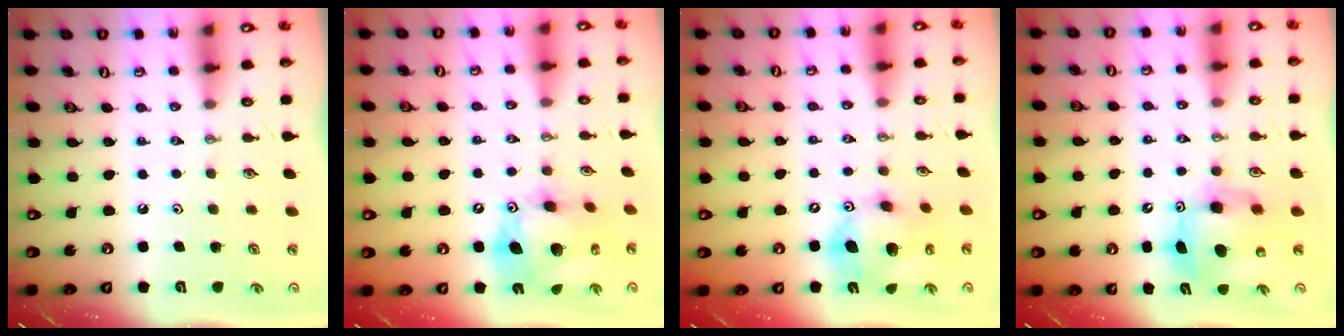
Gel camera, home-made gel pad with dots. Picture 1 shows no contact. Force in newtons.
{"total": 15.7, "press": 15.7, "slide": 1.4}
{"total": 14.2, "press": 13.9, "slide": 2.9}
{"total": 9.5, "press": 9.4, "slide": 0.9}